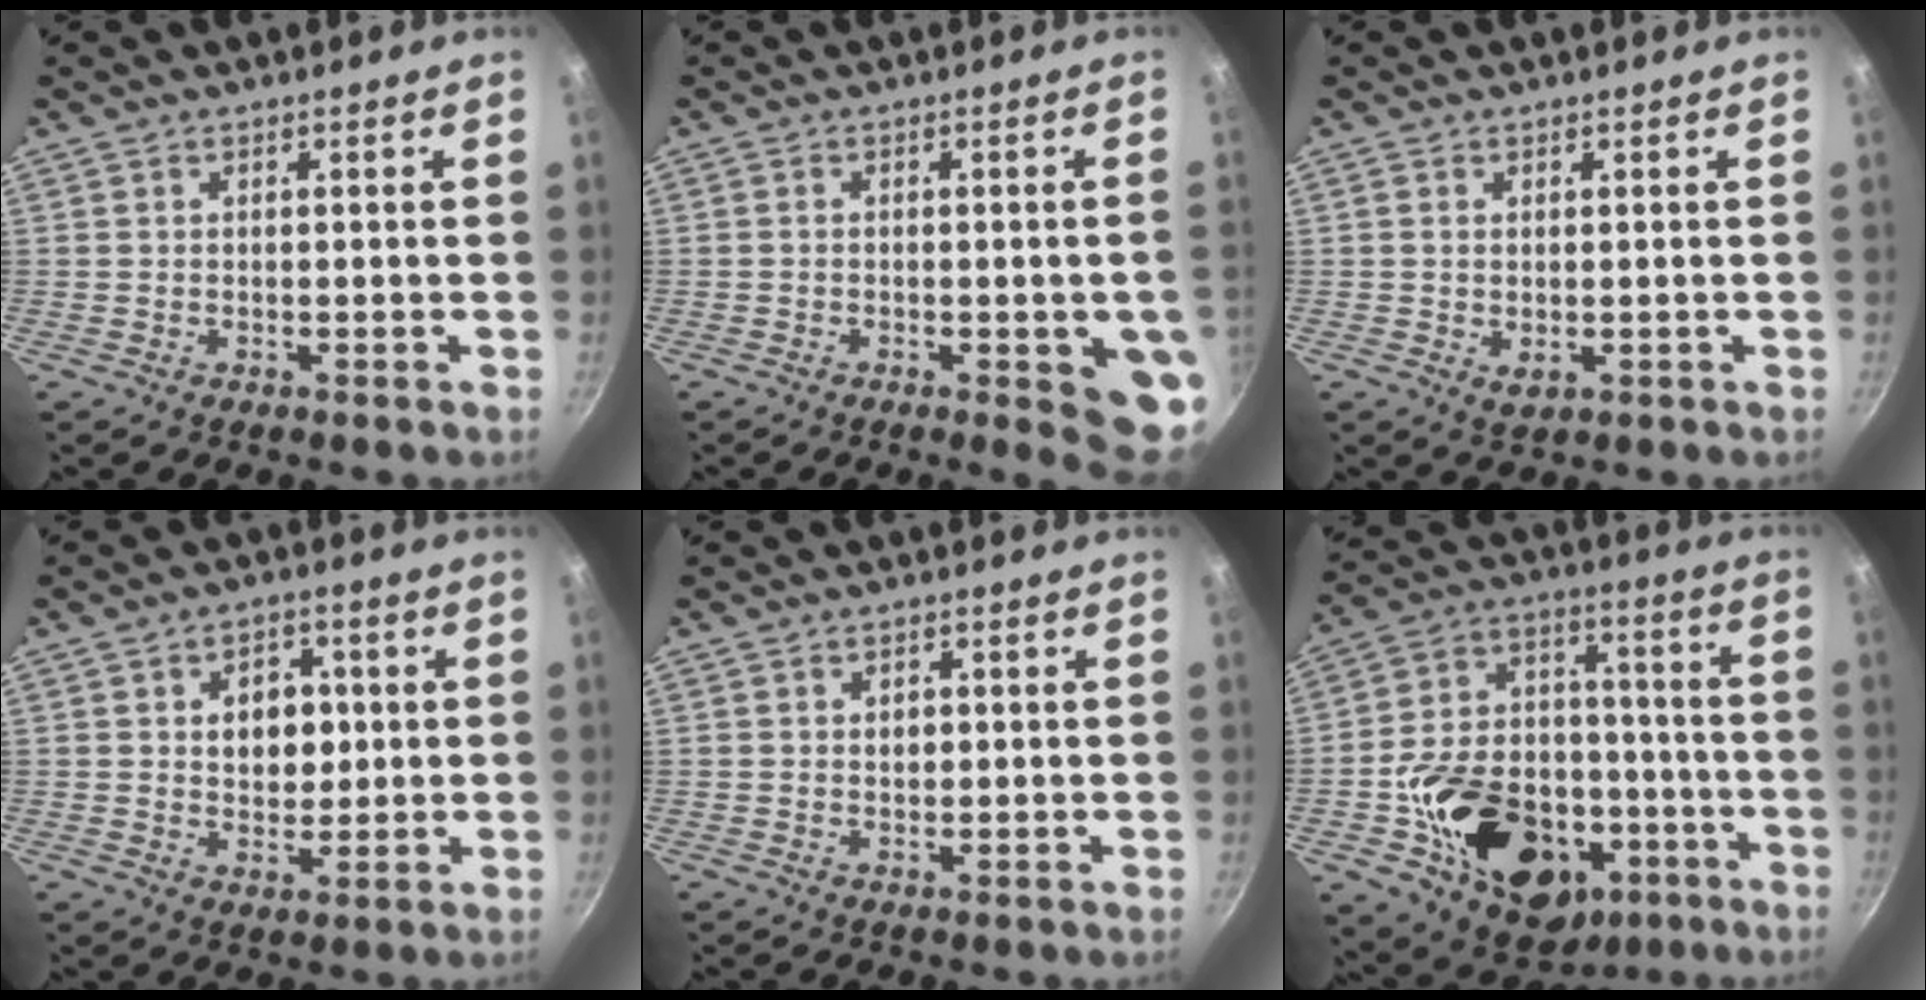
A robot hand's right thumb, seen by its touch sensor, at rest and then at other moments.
{"total": 8.2, "force": [-2.2, 2.6, 7.5], "torque": [-0.065, 0.003, -0.024]}
{"total": 2.2, "force": [0.0, 1.3, 1.7], "torque": [-0.028, -0.006, 0.002]}
{"total": 7.5, "force": [1.3, 5.5, 4.9], "torque": [-0.037, -0.003, 0.020]}
{"total": 1.9, "force": [0.3, 1.5, 1.2], "torque": [-0.009, 0.002, 0.006]}
{"total": 28.7, "force": [-10.1, 19.9, 18.1], "torque": [-0.260, 0.062, -0.135]}